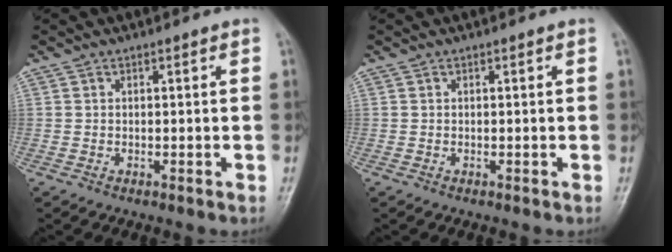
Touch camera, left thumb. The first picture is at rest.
{"total": 0.0}